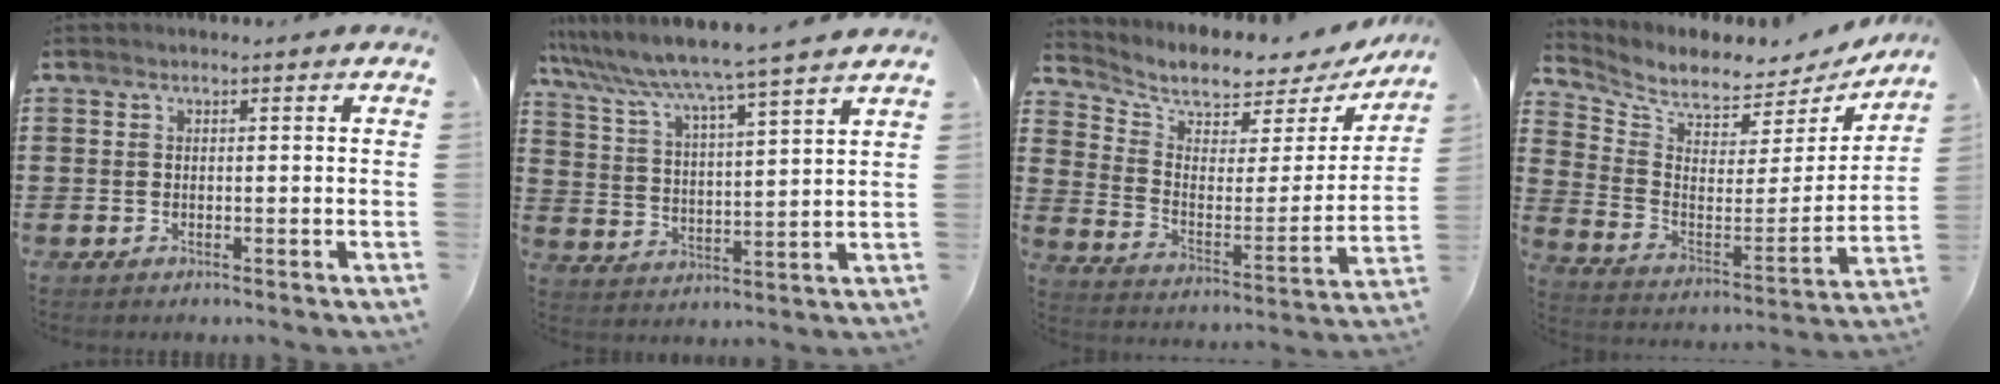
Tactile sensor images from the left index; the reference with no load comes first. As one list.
[{"total": 5.8, "force": [5.3, -1.1, 2.0], "torque": [-0.066, -0.046, 0.082]}, {"total": 5.3, "force": [4.8, 1.9, 1.4], "torque": [-0.052, -0.044, 0.077]}, {"total": 5.2, "force": [5.0, 1.1, 0.8], "torque": [-0.044, -0.059, 0.081]}]